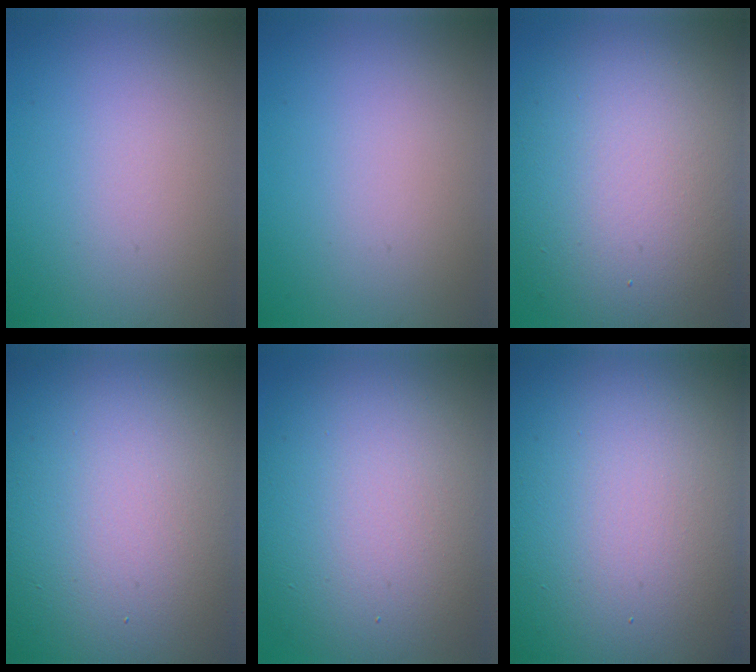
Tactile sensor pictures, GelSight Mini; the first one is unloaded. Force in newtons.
{"total": 0.0}
{"total": 13.5, "press": 13.4, "slide": 1.2}
{"total": 24.6, "press": 24.6, "slide": 1.1}
{"total": 14.0, "press": 14.0, "slide": 1.2}
{"total": 28.1, "press": 28.1, "slide": 0.8}